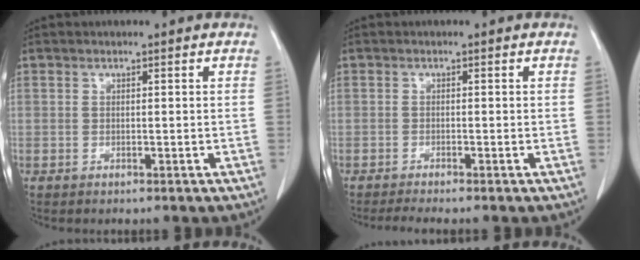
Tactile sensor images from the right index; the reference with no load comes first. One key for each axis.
{"total": 2.3, "fx": -2.0, "fy": -0.5, "fz": 1.0, "tx": -0.019, "ty": -0.006, "tz": -0.036}